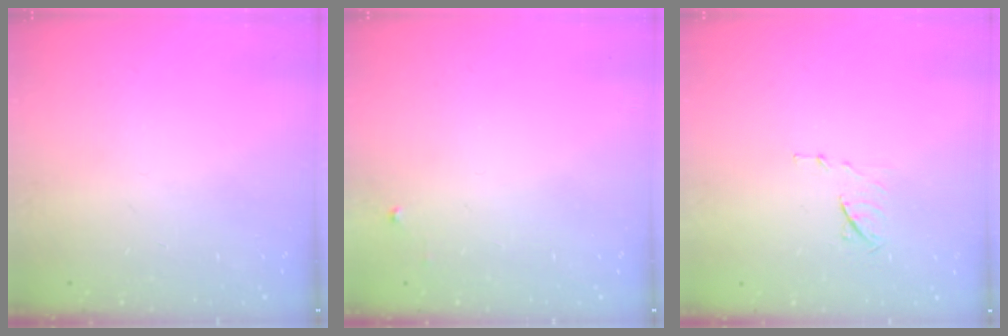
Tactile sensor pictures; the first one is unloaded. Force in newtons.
{"total": 2.5, "press": 2.5, "slide": 0.4}
{"total": 6.9, "press": 6.9, "slide": 0.7}